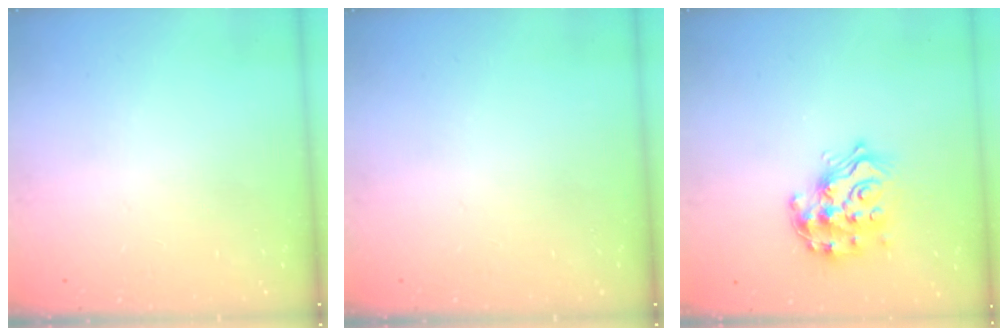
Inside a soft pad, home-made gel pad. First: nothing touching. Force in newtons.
{"total": 0.0}
{"total": 14.5, "press": 14.4, "slide": 1.0}